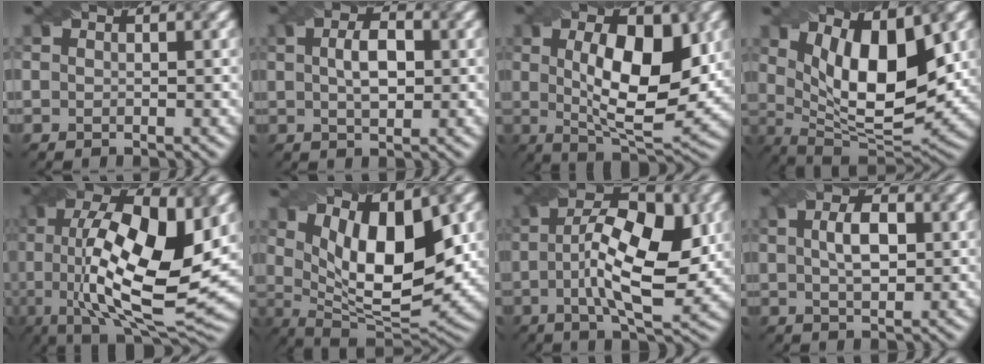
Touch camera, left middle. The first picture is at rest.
{"total": 3.4, "force": [0.3, 1.7, 2.9], "torque": [-0.062, 0.005, 0.007]}
{"total": 9.9, "force": [1.4, 4.0, 9.0], "torque": [-0.137, 0.000, 0.026]}
{"total": 11.3, "force": [3.2, 4.8, 9.8], "torque": [-0.150, -0.010, 0.056]}
{"total": 15.4, "force": [1.2, 5.8, 14.2], "torque": [-0.240, -0.006, 0.019]}
{"total": 11.3, "force": [3.0, 4.7, 9.9], "torque": [-0.151, -0.010, 0.053]}
{"total": 10.3, "force": [0.2, 4.0, 9.5], "torque": [-0.154, 0.007, 0.003]}
{"total": 3.6, "force": [0.6, 1.7, 3.1], "torque": [-0.064, 0.006, 0.012]}